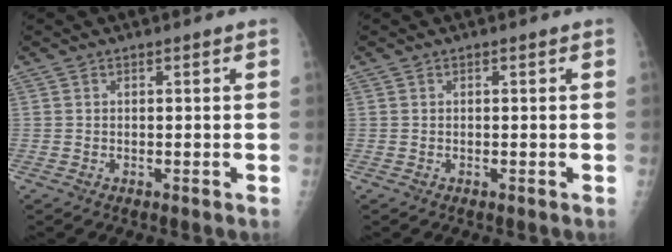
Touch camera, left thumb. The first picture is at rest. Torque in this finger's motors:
{"motor_torque": [-0.03, 0.03, 0.02, -0.02, 0.00]}